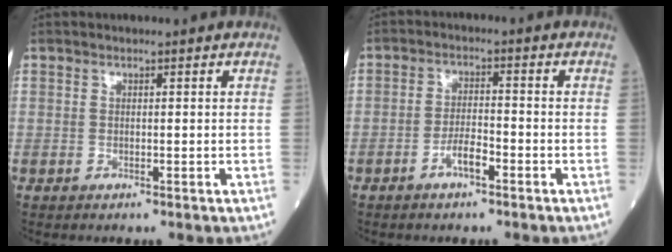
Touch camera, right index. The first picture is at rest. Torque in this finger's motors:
{"motor_torque": [0.02, -0.12, 0.32, 0.08]}